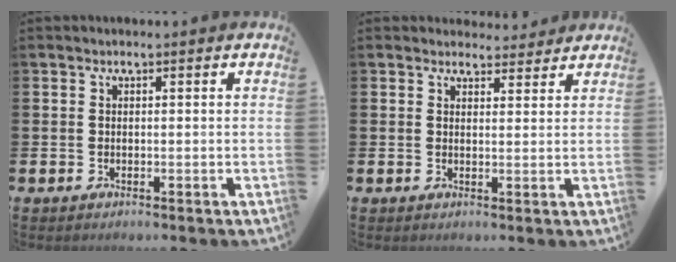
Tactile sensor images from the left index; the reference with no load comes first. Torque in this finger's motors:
{"motor_torque": [0.16, -0.16, 0.08, 0.00]}